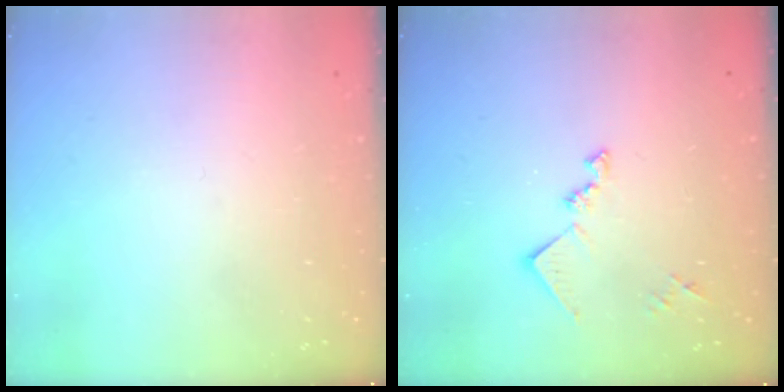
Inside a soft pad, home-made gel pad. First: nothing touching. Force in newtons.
{"total": 11.5, "press": 11.5, "slide": 0.5}